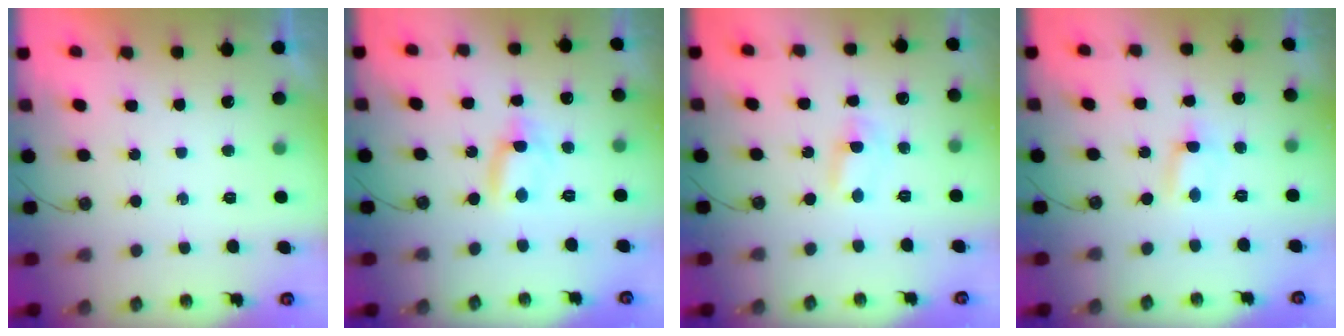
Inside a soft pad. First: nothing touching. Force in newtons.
{"total": 3.4, "press": 3.4, "slide": 0.3}
{"total": 1.4, "press": 1.4, "slide": 0.2}
{"total": 5.0, "press": 0.9, "slide": 4.9}